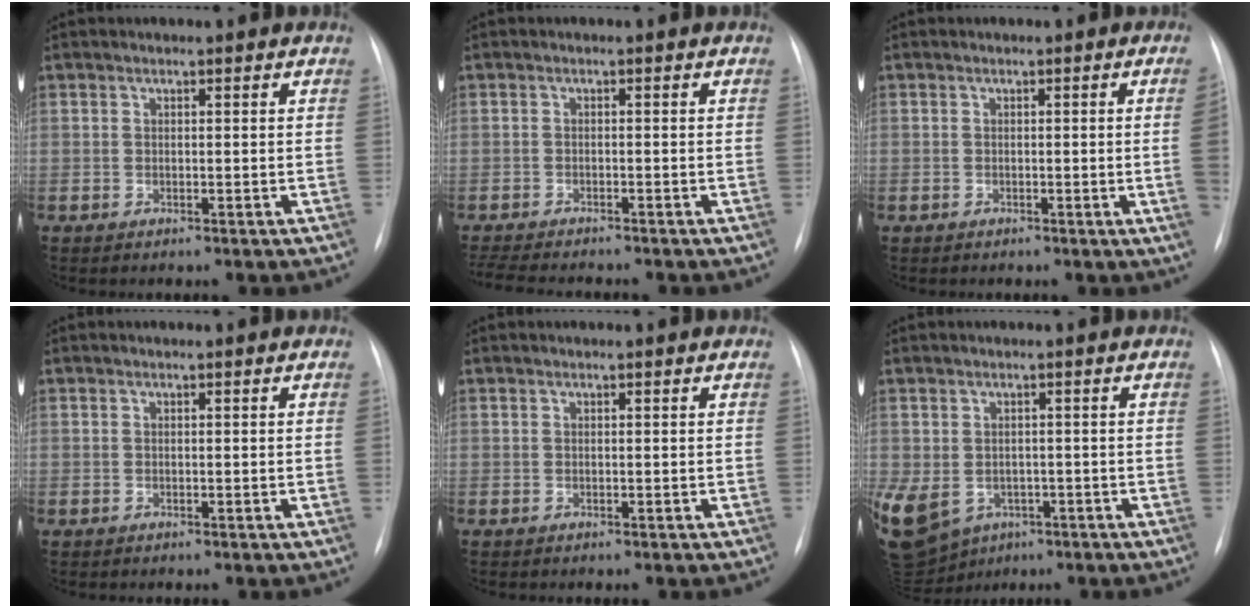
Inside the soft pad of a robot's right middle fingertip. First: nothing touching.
{"total": 7.3, "force": [-6.6, 0.9, 2.8], "torque": [-0.047, -0.015, -0.102]}
{"total": 3.0, "force": [-0.2, -1.1, 2.8], "torque": [-0.038, -0.005, 0.000]}
{"total": 0.0}
{"total": 0.0}
{"total": 25.8, "force": [-10.4, 20.5, 11.7], "torque": [-0.396, -0.024, -0.143]}